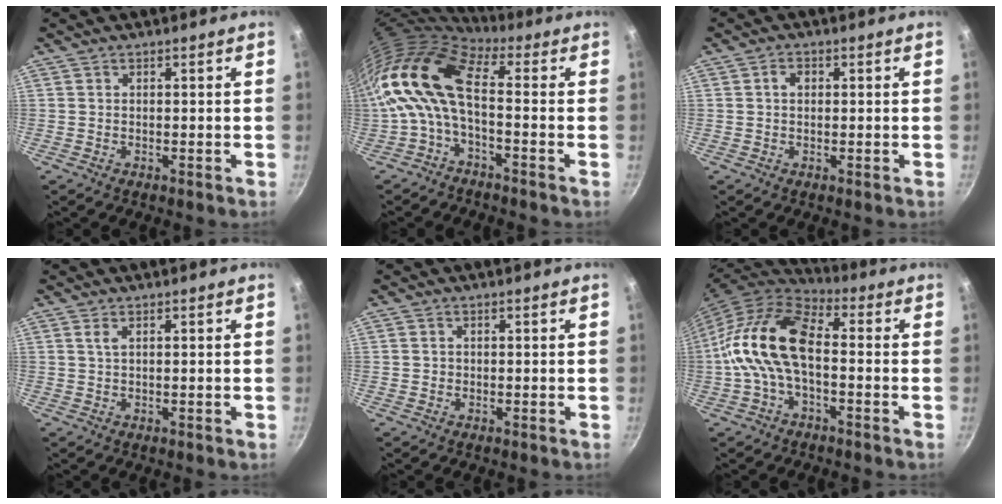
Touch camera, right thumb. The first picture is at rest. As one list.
[{"total": 13.4, "force": [-0.6, 5.8, 12.0], "torque": [-0.250, 0.022, -0.026]}, {"total": 2.0, "force": [0.3, 1.5, 1.3], "torque": [-0.017, 0.003, 0.003]}, {"total": 1.2, "force": [0.5, 0.3, 1.0], "torque": [-0.021, 0.000, 0.010]}, {"total": 0.7, "force": [0.0, 0.7, 0.2], "torque": [-0.001, 0.002, -0.001]}, {"total": 14.0, "force": [-1.3, 7.5, 11.7], "torque": [-0.222, 0.036, -0.040]}]